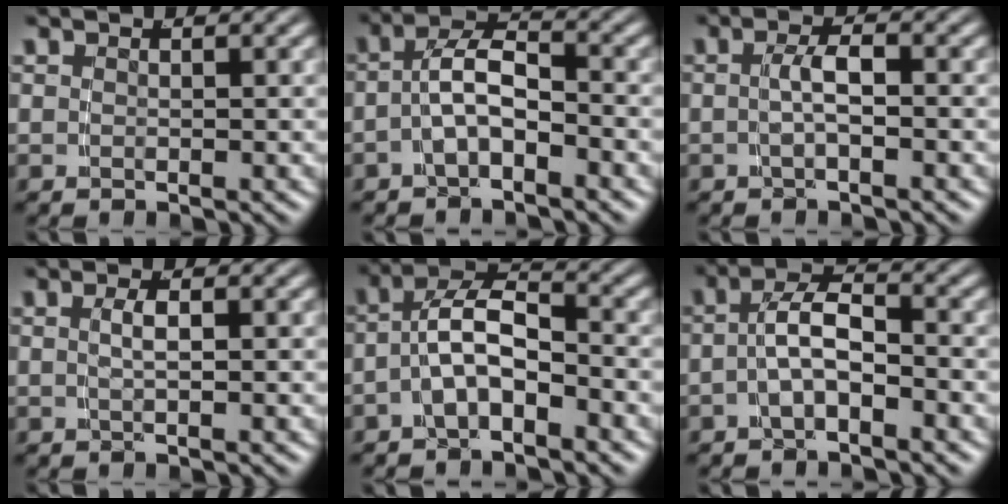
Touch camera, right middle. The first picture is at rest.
{"total": 3.8, "force": [-1.4, 1.8, 3.0], "torque": [-0.054, -0.002, -0.028]}
{"total": 2.1, "force": [-0.8, 0.0, 1.9], "torque": [-0.031, 0.001, -0.011]}
{"total": 1.4, "force": [-0.3, -0.3, 1.3], "torque": [-0.027, 0.000, -0.001]}
{"total": 5.1, "force": [-1.4, 3.1, 3.8], "torque": [-0.073, -0.013, -0.026]}
{"total": 3.4, "force": [-1.3, 1.3, 2.8], "torque": [-0.051, 0.001, -0.026]}